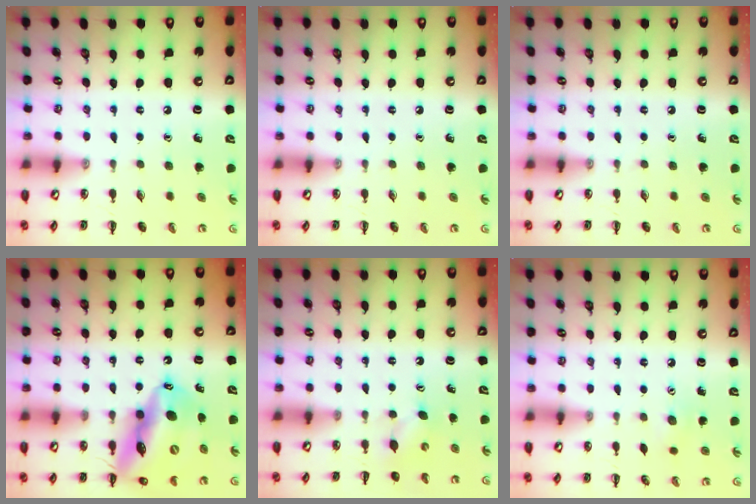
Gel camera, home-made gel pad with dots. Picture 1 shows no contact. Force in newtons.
{"total": 0.0}
{"total": 0.0}
{"total": 19.5, "press": 18.8, "slide": 4.9}
{"total": 3.3, "press": 3.2, "slide": 0.7}
{"total": 4.1, "press": 4.0, "slide": 1.0}